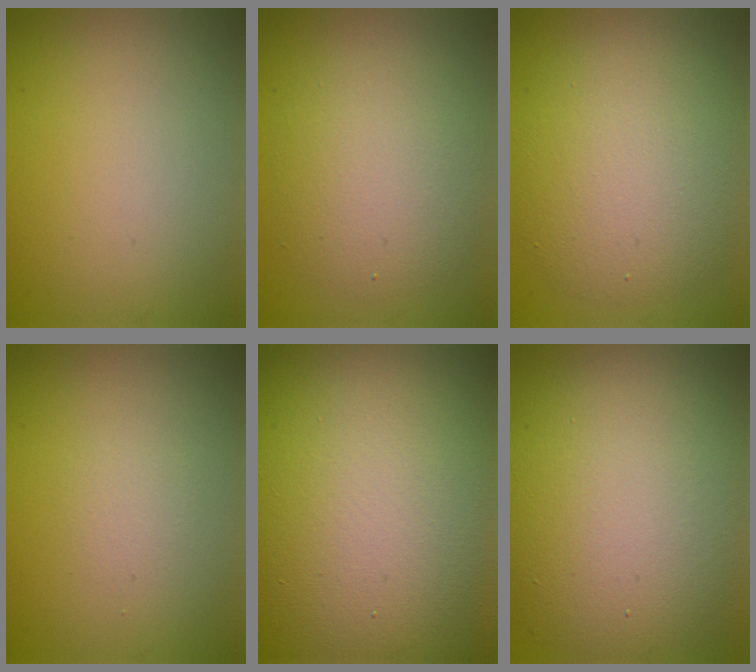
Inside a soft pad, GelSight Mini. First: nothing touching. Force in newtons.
{"total": 4.9, "press": 4.8, "slide": 0.8}
{"total": 6.6, "press": 6.6, "slide": 0.4}
{"total": 2.6, "press": 2.6, "slide": 0.3}
{"total": 27.9, "press": 27.8, "slide": 1.4}
{"total": 12.7, "press": 12.7, "slide": 0.6}